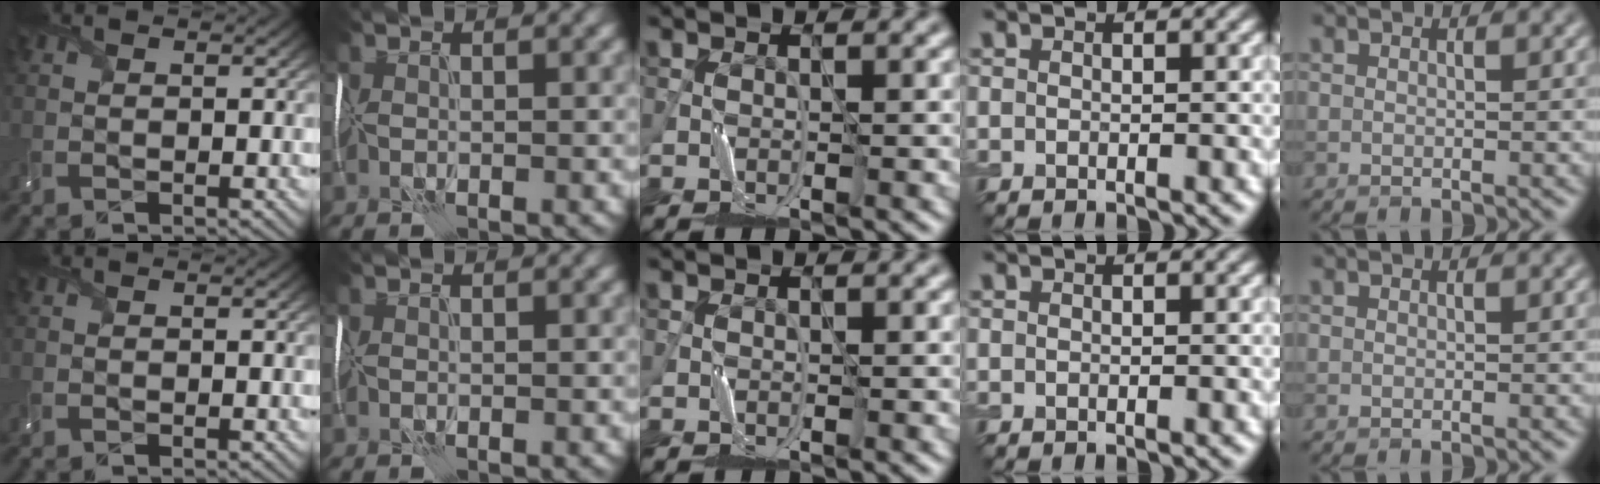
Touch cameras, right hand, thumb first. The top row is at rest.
{}